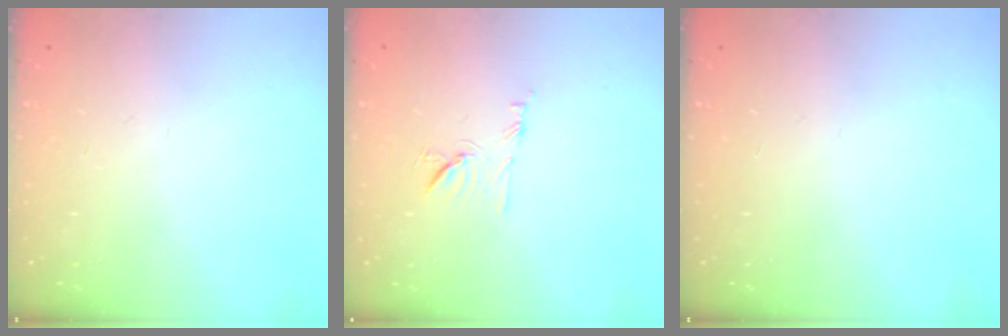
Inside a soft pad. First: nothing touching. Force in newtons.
{"total": 7.5, "press": 7.5, "slide": 0.8}
{"total": 0.0}